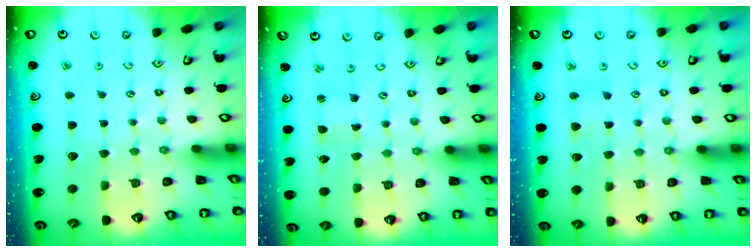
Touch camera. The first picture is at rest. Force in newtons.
{"total": 1.0, "press": 1.0, "slide": 0.0}
{"total": 3.1, "press": 3.1, "slide": 0.5}